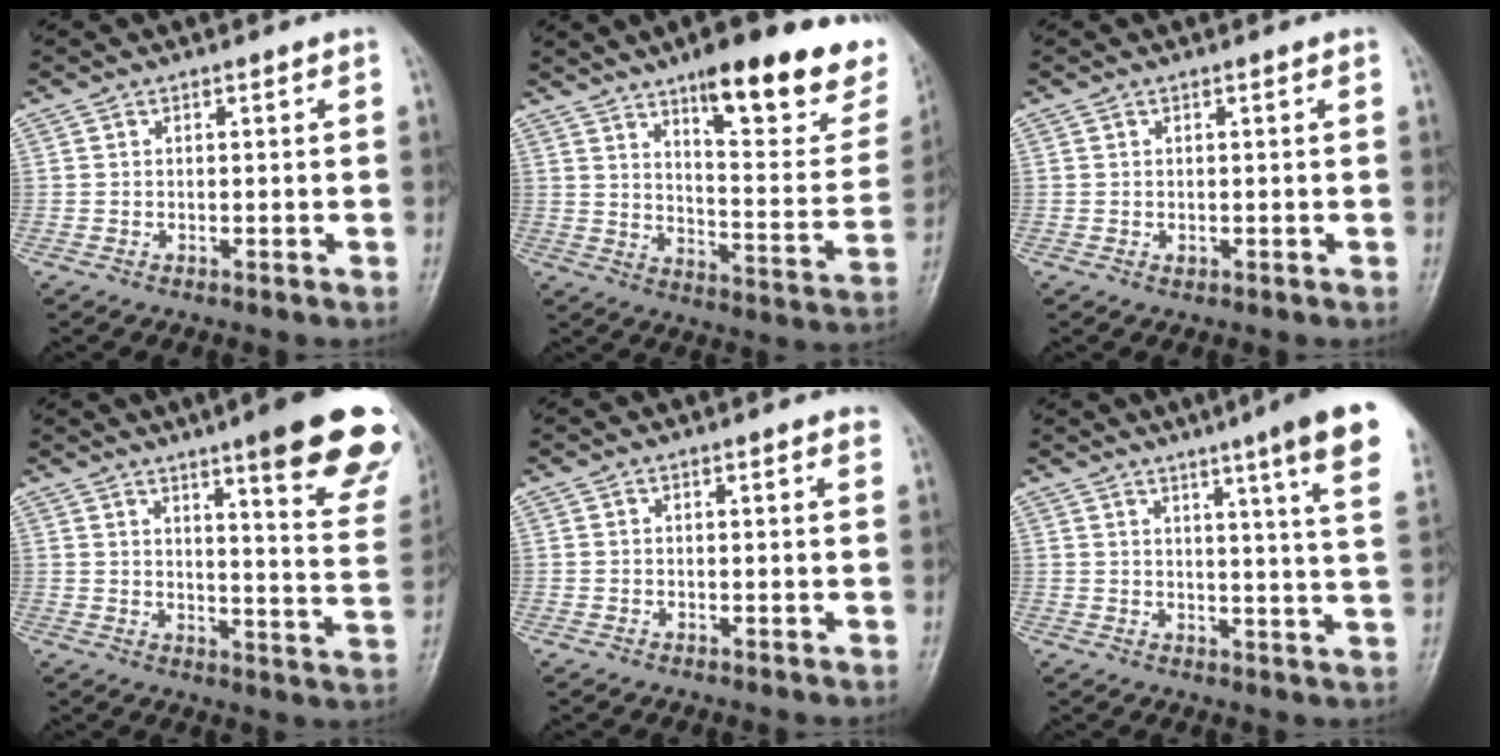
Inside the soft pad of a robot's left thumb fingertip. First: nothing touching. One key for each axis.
{"total": 23.8, "fx": 14.9, "fy": 6.9, "fz": 17.2, "tx": -0.188, "ty": -0.070, "tz": 0.210}
{"total": 0.7, "fx": 0.1, "fy": 0.4, "fz": 0.6, "tx": -0.007, "ty": 0.001, "tz": 0.004}
{"total": 22.3, "fx": 13.9, "fy": 3.6, "fz": 17.0, "tx": -0.196, "ty": -0.062, "tz": 0.175}
{"total": 1.5, "fx": 1.1, "fy": 0.2, "fz": 1.0, "tx": -0.009, "ty": 0.001, "tz": 0.011}
{"total": 15.1, "fx": 9.2, "fy": 0.2, "fz": 12.0, "tx": -0.148, "ty": -0.038, "tz": 0.099}